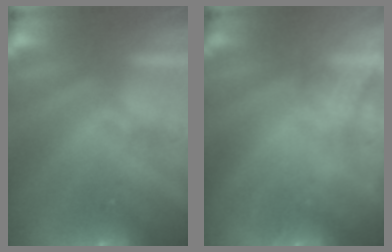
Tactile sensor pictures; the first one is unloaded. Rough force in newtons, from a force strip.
{"total": 2.2}